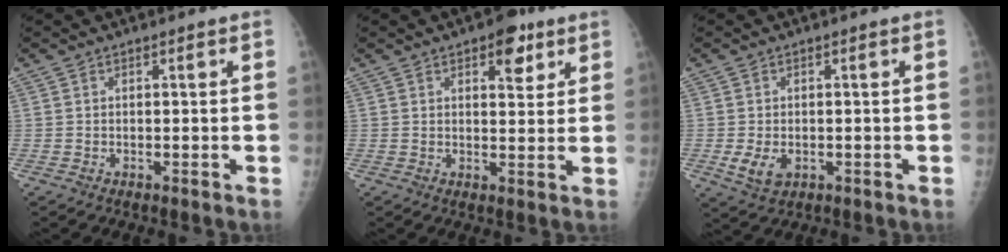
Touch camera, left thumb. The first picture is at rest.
{"total": 6.3, "force": [3.4, 3.3, 4.2], "torque": [-0.029, -0.014, 0.041]}
{"total": 4.1, "force": [-0.9, 2.8, 2.9], "torque": [-0.053, -0.007, -0.008]}